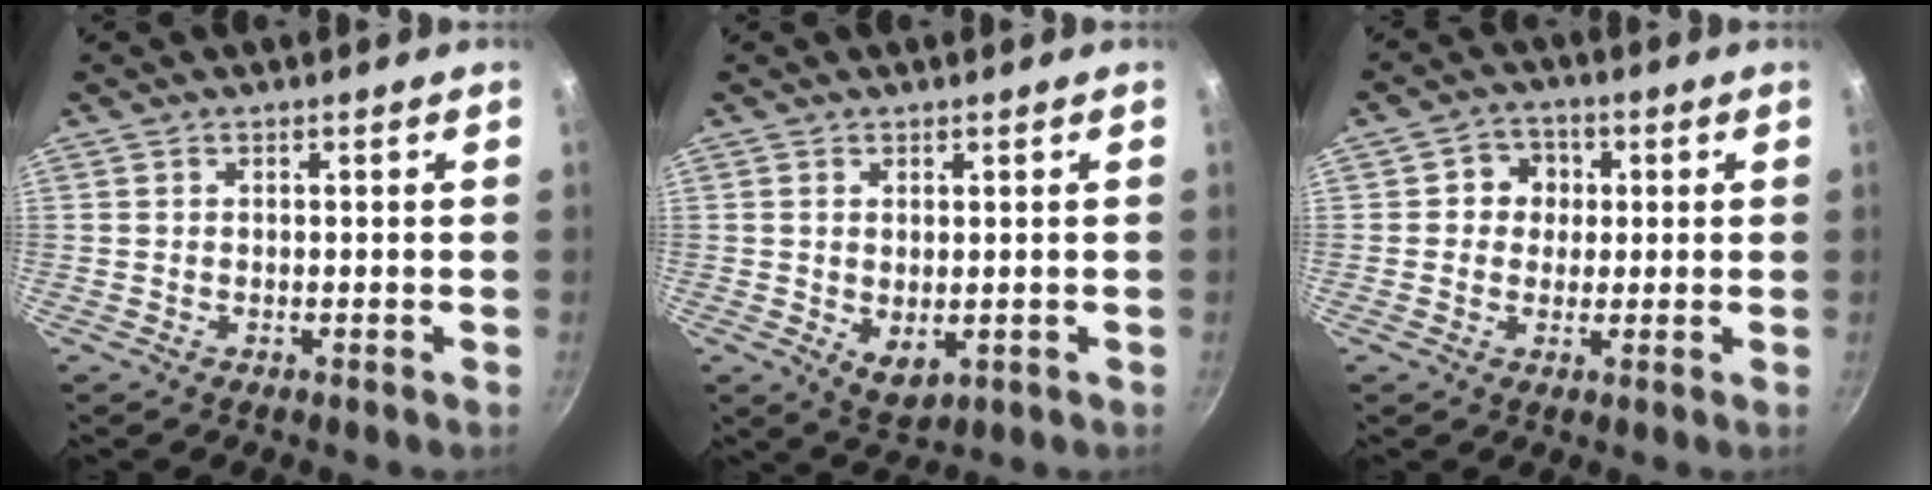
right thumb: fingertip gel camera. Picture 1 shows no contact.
{"total": 4.6, "force": [-0.1, 2.7, 3.7], "torque": [-0.059, -0.016, 0.006]}
{"total": 5.2, "force": [0.7, 4.9, 1.8], "torque": [0.008, 0.004, 0.001]}